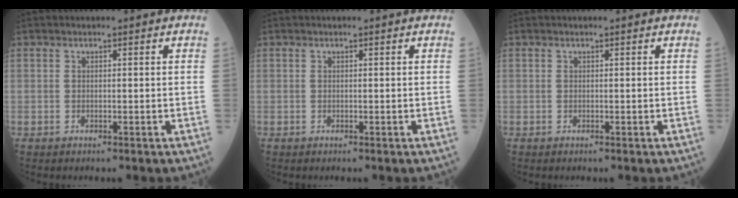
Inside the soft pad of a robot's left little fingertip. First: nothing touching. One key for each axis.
{"total": 0.0}
{"total": 0.0}